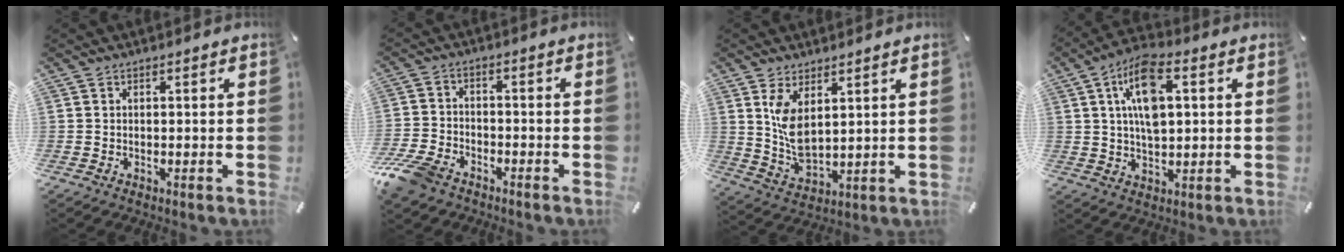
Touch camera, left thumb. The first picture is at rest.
{"total": 8.7, "force": [-6.4, 4.5, 3.7], "torque": [-0.086, 0.028, -0.127]}
{"total": 7.7, "force": [3.6, 3.7, 5.8], "torque": [-0.130, -0.024, 0.063]}
{"total": 11.7, "force": [2.9, 6.0, 9.6], "torque": [-0.172, 0.002, 0.048]}